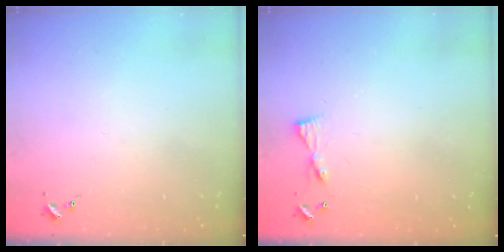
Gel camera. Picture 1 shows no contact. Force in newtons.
{"total": 4.7, "press": 4.7, "slide": 0.5}